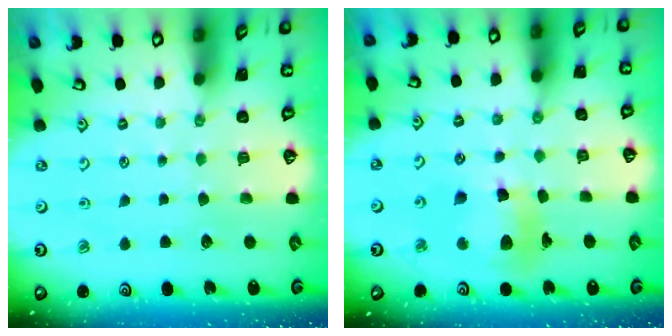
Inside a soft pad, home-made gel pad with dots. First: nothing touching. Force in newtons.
{"total": 12.1, "press": 12.0, "slide": 1.6}